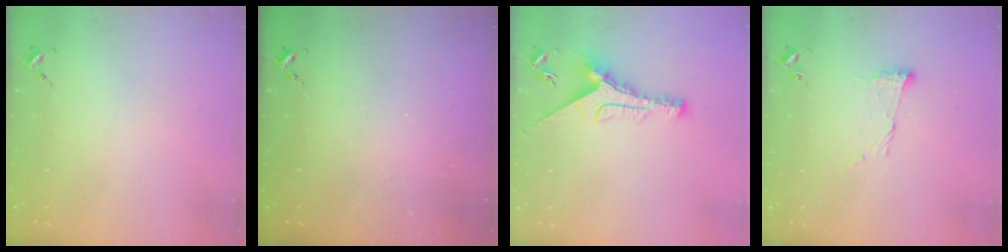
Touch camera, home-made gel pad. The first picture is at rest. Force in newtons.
{"total": 0.0}
{"total": 9.4, "press": 9.4, "slide": 0.3}
{"total": 9.4, "press": 9.4, "slide": 0.2}